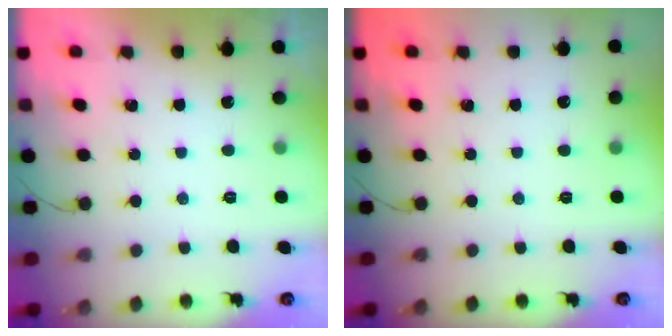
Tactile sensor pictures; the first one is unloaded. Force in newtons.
{"total": 0.0}